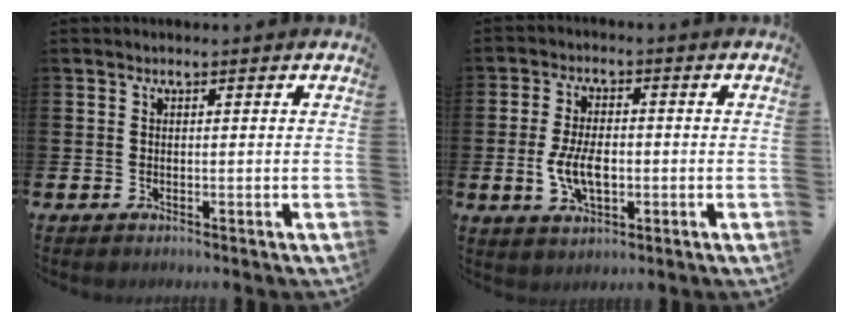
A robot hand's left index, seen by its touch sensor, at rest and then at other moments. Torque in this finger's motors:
{"motor_torque": [0.71, 0.29, 0.81, 0.10]}